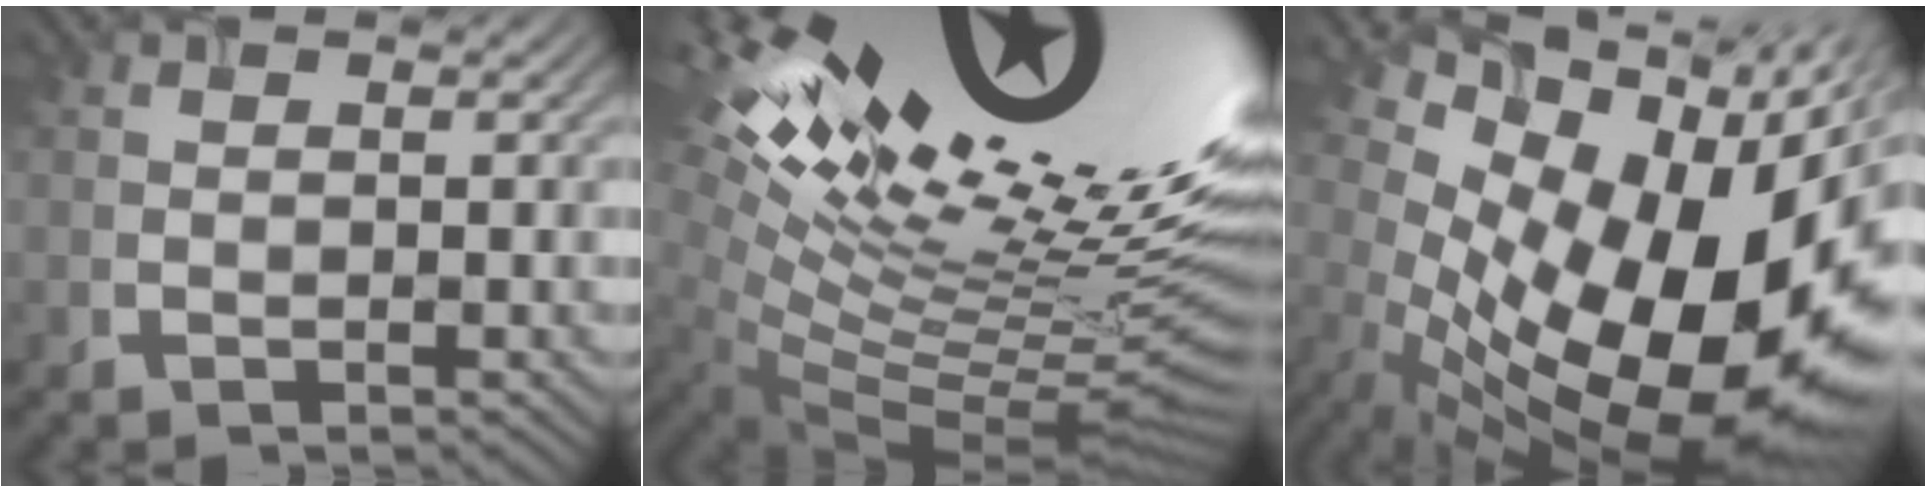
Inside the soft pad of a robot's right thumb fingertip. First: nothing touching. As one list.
[{"total": 19.9, "force": [9.0, 6.1, 16.7], "torque": [-0.262, 0.020, 0.148]}, {"total": 19.1, "force": [-1.1, 10.9, 15.6], "torque": [-0.221, -0.042, 0.012]}]